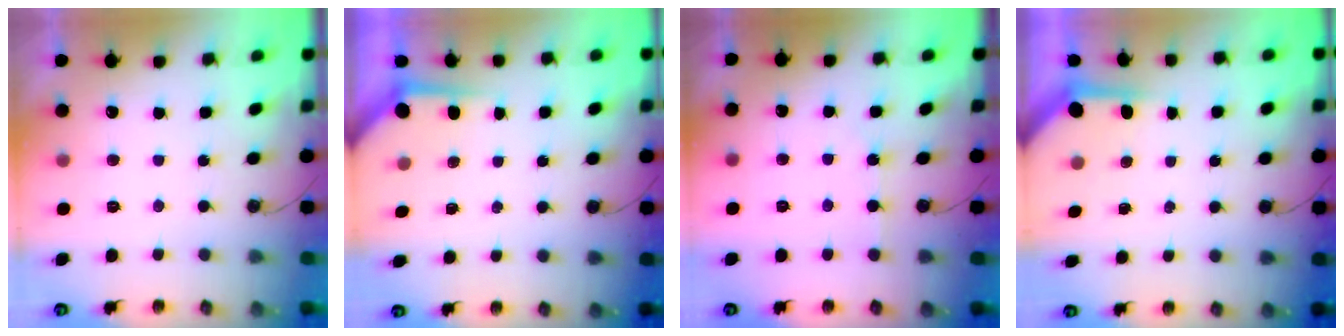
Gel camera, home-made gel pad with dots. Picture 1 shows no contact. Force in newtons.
{"total": 3.7, "press": 3.7, "slide": 0.5}
{"total": 2.7, "press": 2.7, "slide": 0.5}
{"total": 3.6, "press": 3.6, "slide": 0.4}